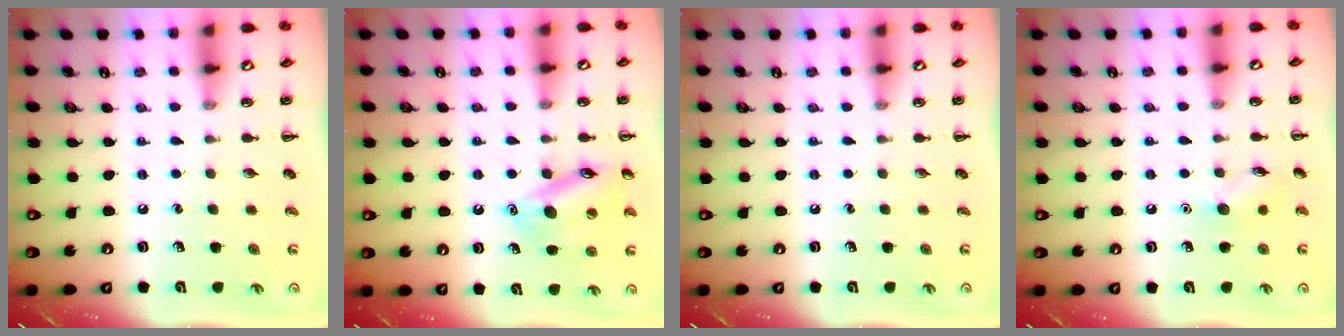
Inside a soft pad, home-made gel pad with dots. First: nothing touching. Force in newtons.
{"total": 14.1, "press": 14.0, "slide": 1.6}
{"total": 0.0}
{"total": 6.5, "press": 6.3, "slide": 1.5}